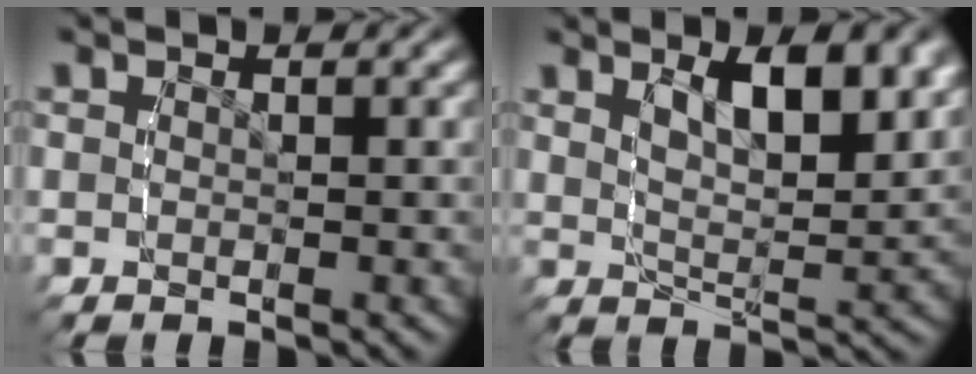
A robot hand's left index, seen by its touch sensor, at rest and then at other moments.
{"total": 5.0, "force": [2.2, 1.6, 4.2], "torque": [-0.078, -0.014, 0.036]}